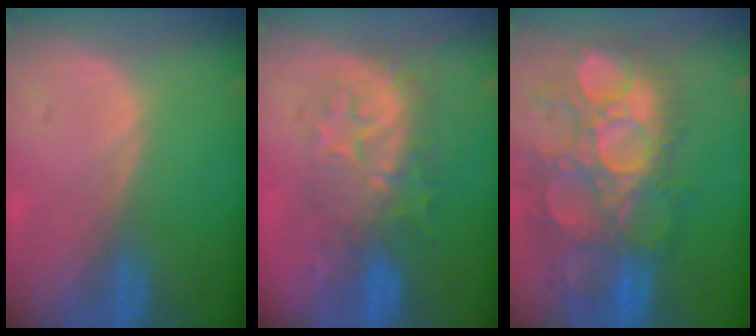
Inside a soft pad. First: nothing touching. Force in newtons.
{"total": 8.2, "press": 8.1, "slide": 1.1}
{"total": 13.3, "press": 12.2, "slide": 5.4}